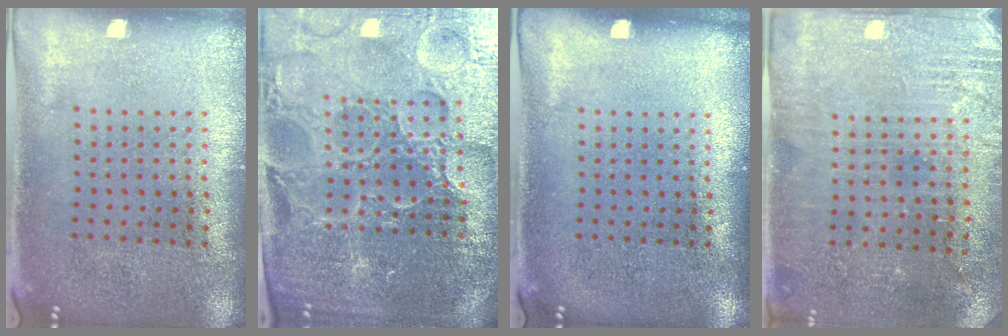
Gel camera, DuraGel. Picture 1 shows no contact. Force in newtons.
{"total": 5.6, "press": 5.1, "slide": 2.3}
{"total": 0.0}
{"total": 2.9, "press": 2.8, "slide": 0.4}